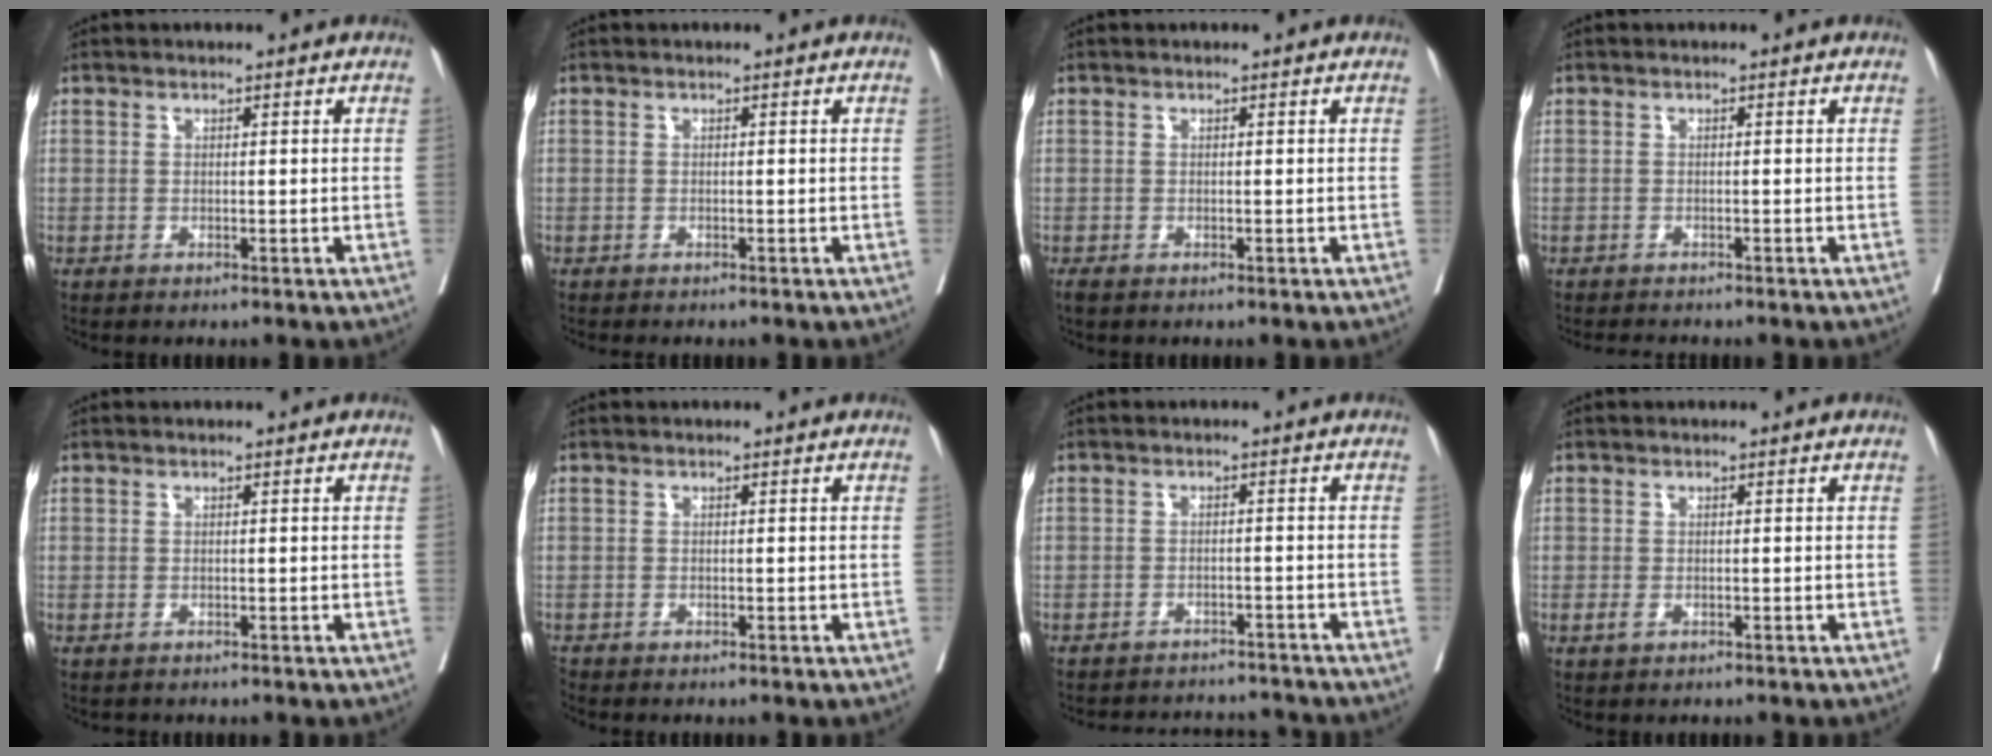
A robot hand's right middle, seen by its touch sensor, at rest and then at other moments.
{"total": 1.2, "force": [-1.1, 0.3, 0.4], "torque": [-0.008, -0.003, -0.015]}
{"total": 1.0, "force": [-0.8, 0.4, 0.5], "torque": [-0.010, -0.004, -0.013]}
{"total": 2.2, "force": [-2.1, 0.3, 0.6], "torque": [-0.008, -0.006, -0.031]}
{"total": 0.0}
{"total": 0.5, "force": [-0.5, 0.0, -0.1], "torque": [-0.003, -0.004, -0.014]}
{"total": 9.3, "force": [-9.1, 1.9, 1.2], "torque": [-0.022, 0.014, -0.111]}
{"total": 1.0, "force": [-0.4, 0.6, 0.7], "torque": [-0.016, -0.001, -0.005]}